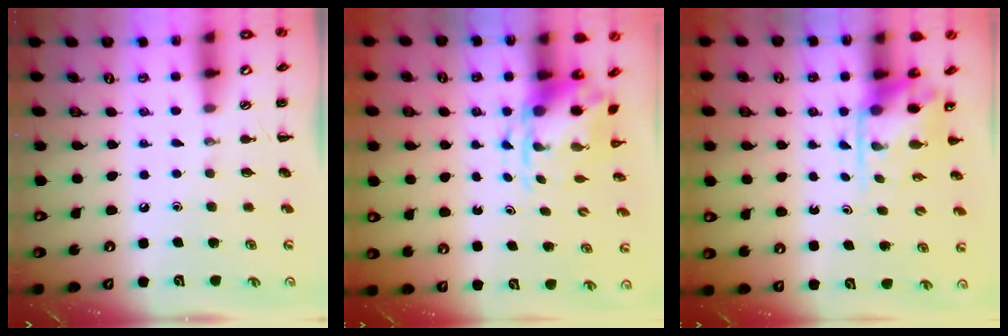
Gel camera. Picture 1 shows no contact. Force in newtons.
{"total": 3.8, "press": 3.7, "slide": 0.9}
{"total": 3.7, "press": 3.7, "slide": 0.6}